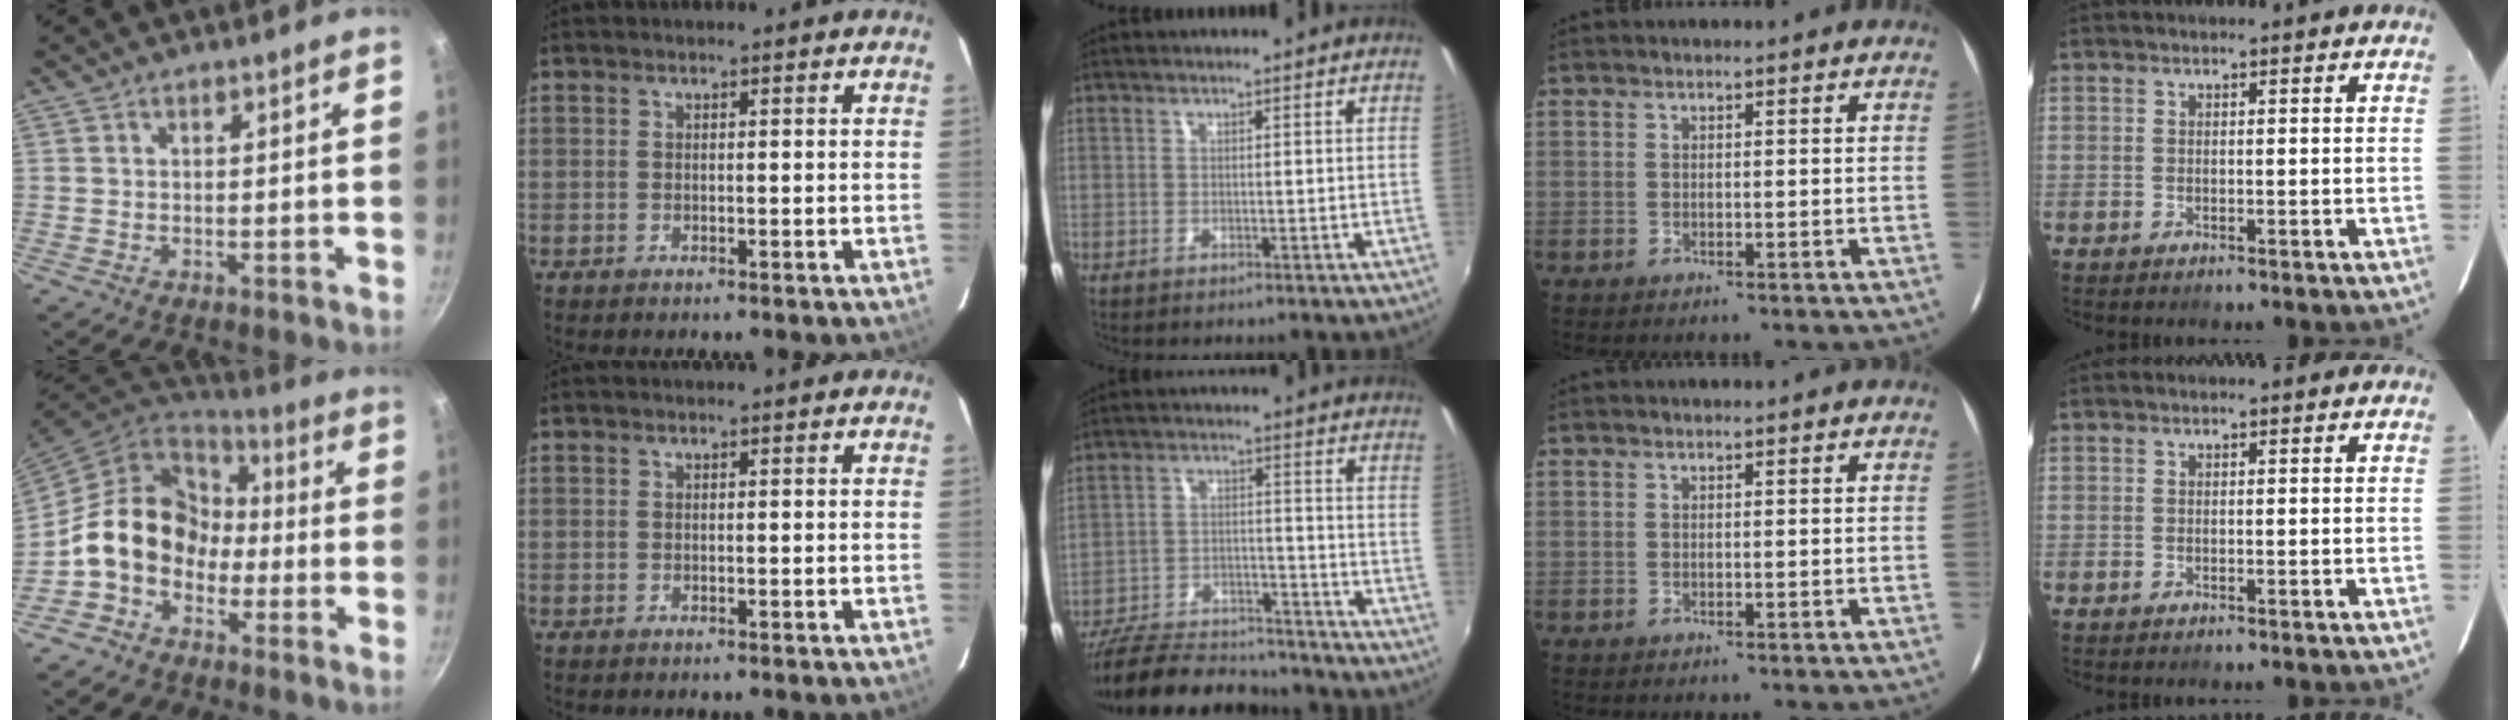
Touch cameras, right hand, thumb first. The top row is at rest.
{"thumb": {"total": 14.5, "force": [-3.1, 11.8, 7.9], "torque": [-0.100, 0.058, -0.073]}, "middle": {"total": 19.9, "force": [-17.3, 5.7, 7.8], "torque": [-0.166, -0.014, -0.261]}}